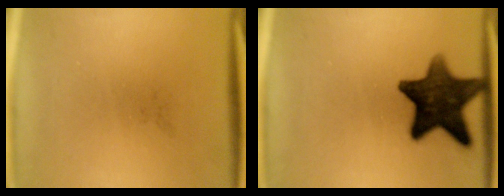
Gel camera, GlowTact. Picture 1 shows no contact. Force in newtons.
{"total": 13.4}